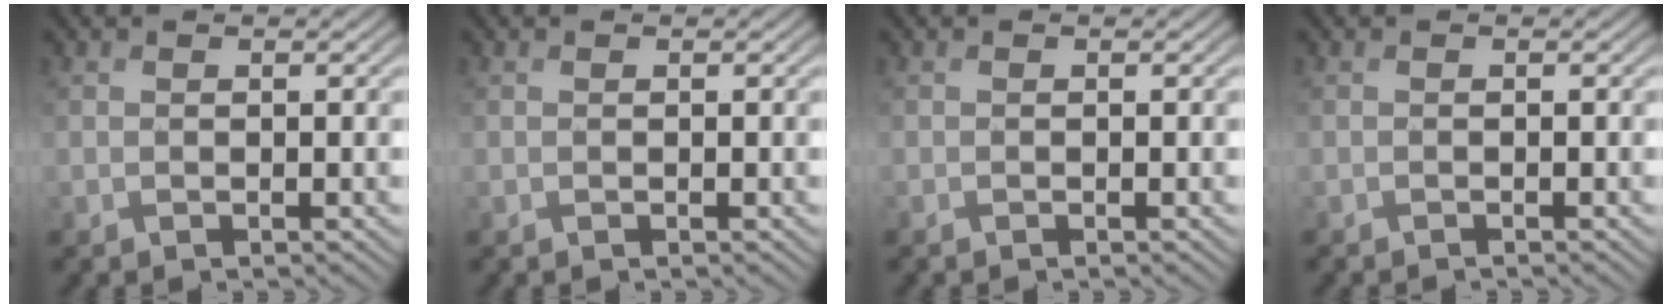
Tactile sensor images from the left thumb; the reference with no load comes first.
{"total": 0.0}
{"total": 0.0}
{"total": 0.0}